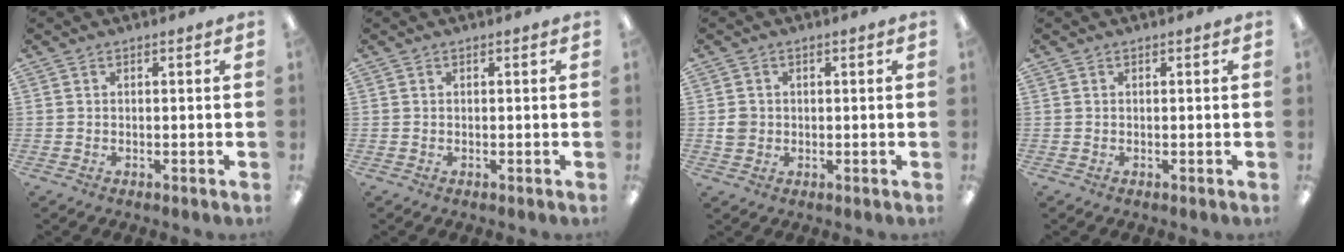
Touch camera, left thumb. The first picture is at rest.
{"total": 0.0}
{"total": 2.9, "force": [0.0, 2.8, 0.9], "torque": [-0.009, 0.002, -0.003]}
{"total": 0.0}